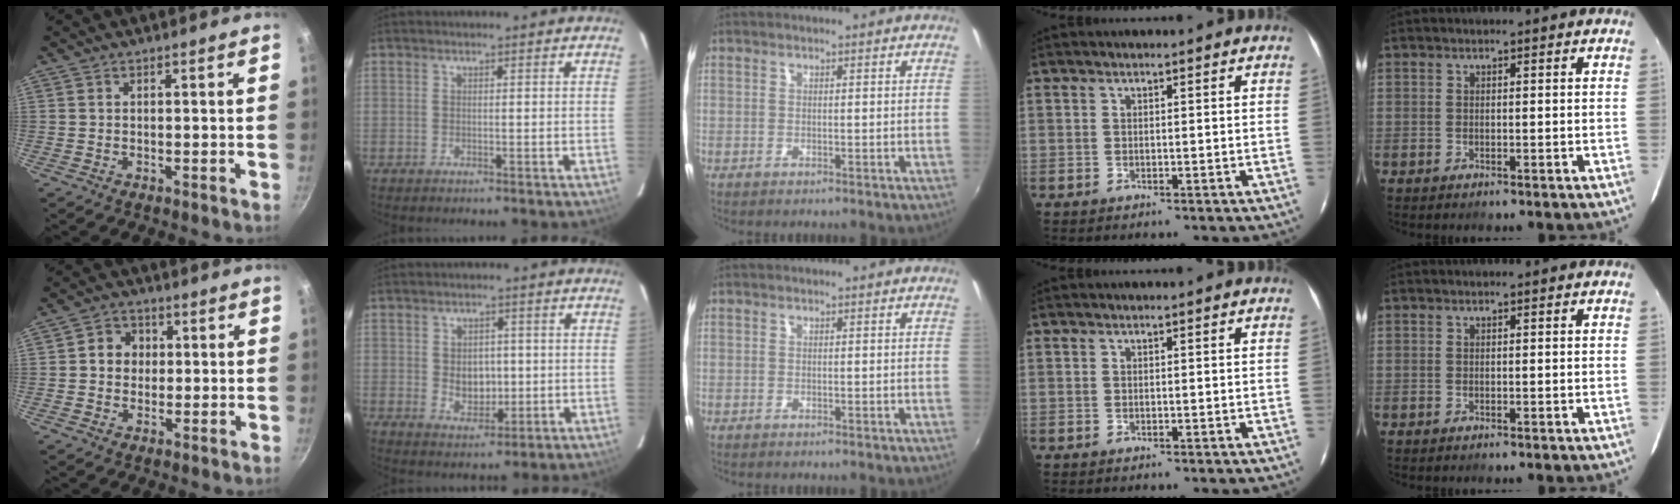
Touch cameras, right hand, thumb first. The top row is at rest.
{"thumb": {"total": 5.5, "force": [0.6, 4.9, 2.3], "torque": [-0.008, 0.005, 0.000]}, "index": {"total": 5.8, "force": [-0.1, 4.5, 3.7], "torque": [-0.062, -0.001, 0.010]}}